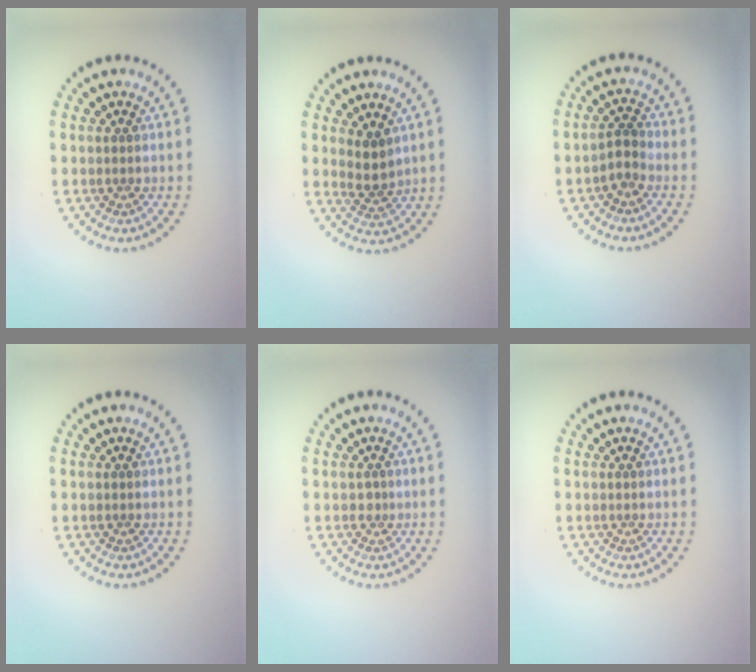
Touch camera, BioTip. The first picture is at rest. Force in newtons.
{"total": 2.2, "press": 1.9, "slide": 1.2}
{"total": 1.7, "press": 1.4, "slide": 1.1}
{"total": 0.0}
{"total": 0.8, "press": 0.3, "slide": 0.7}
{"total": 0.0}